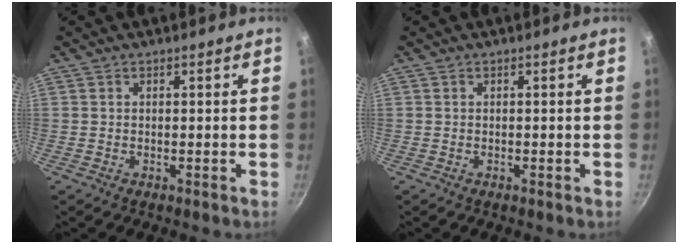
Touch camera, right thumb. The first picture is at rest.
{"total": 0.0}